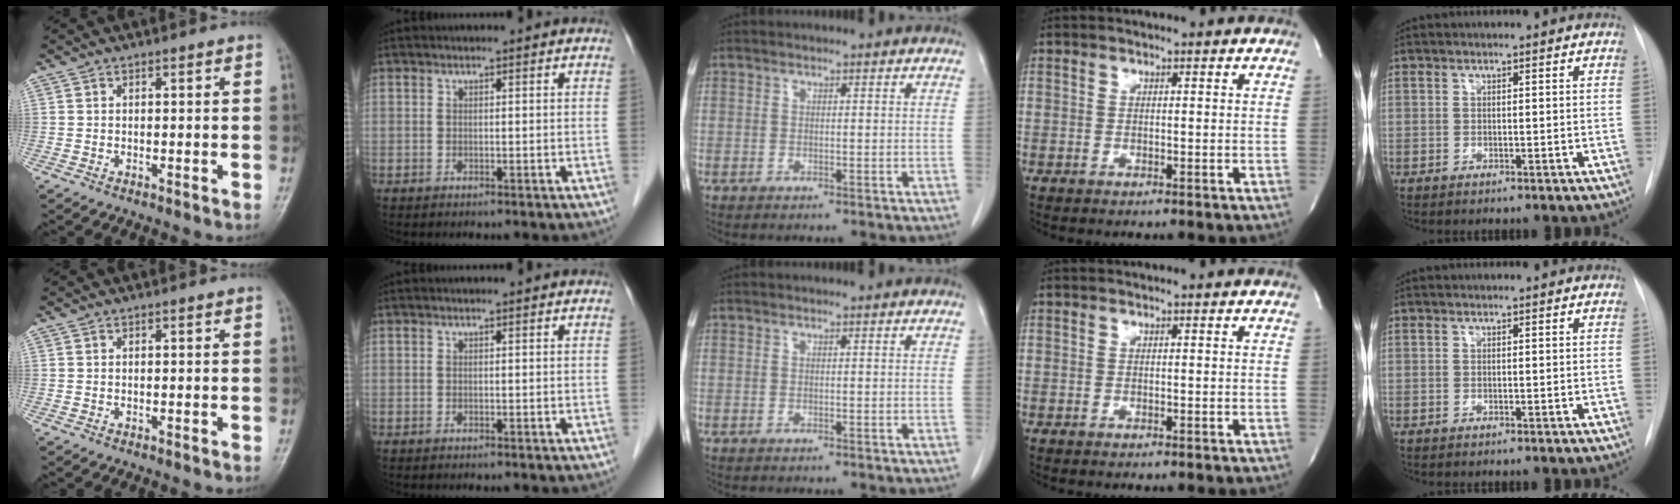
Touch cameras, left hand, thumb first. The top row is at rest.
{}